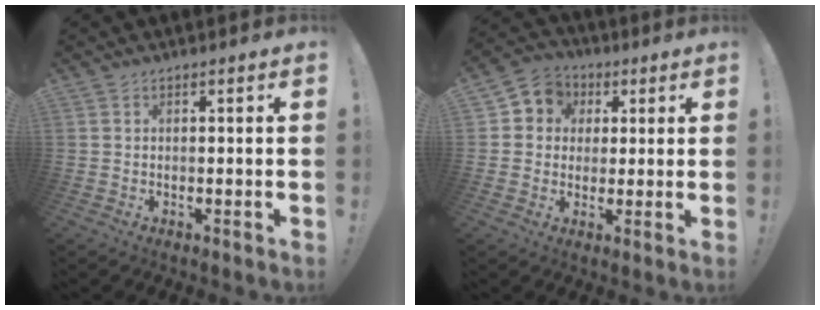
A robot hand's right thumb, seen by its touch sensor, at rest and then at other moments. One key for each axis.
{"total": 7.3, "fx": 0.8, "fy": 7.0, "fz": 1.9, "tx": -0.023, "ty": 0.003, "tz": 0.021}